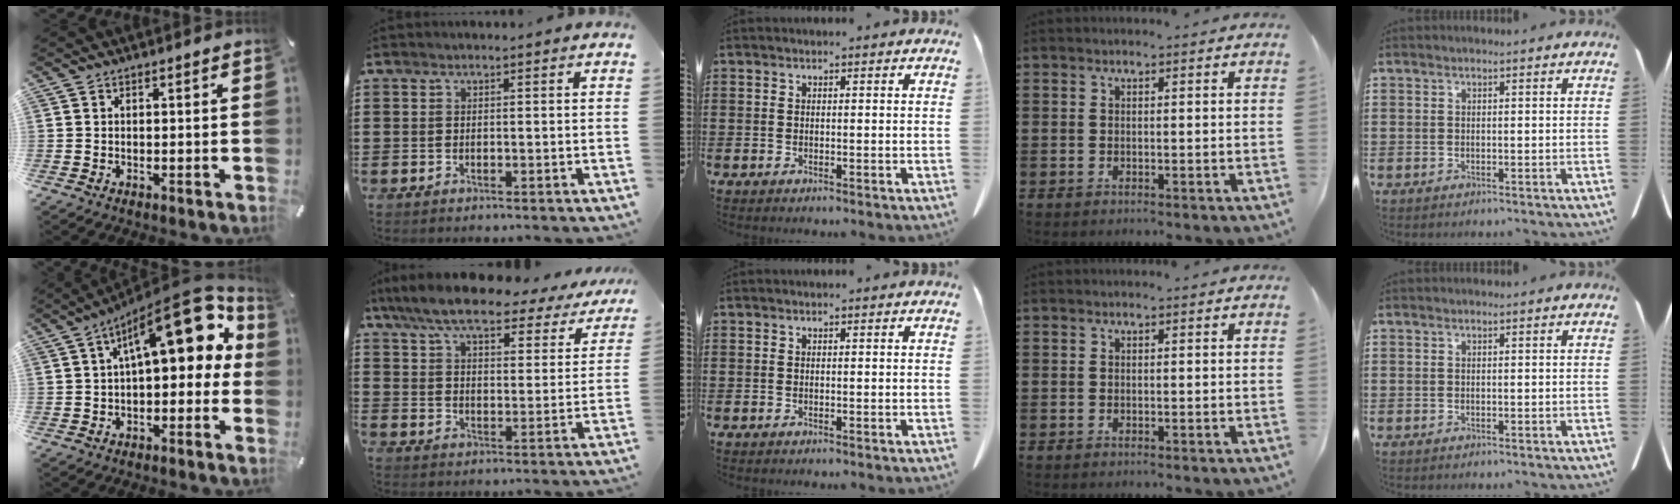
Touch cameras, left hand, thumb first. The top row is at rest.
{"thumb": {"total": 17.9, "force": [7.3, 7.6, 14.4], "torque": [-0.202, -0.051, 0.119]}, "index": {"total": 9.1, "force": [8.0, 1.5, 4.1], "torque": [-0.114, -0.039, 0.140]}}